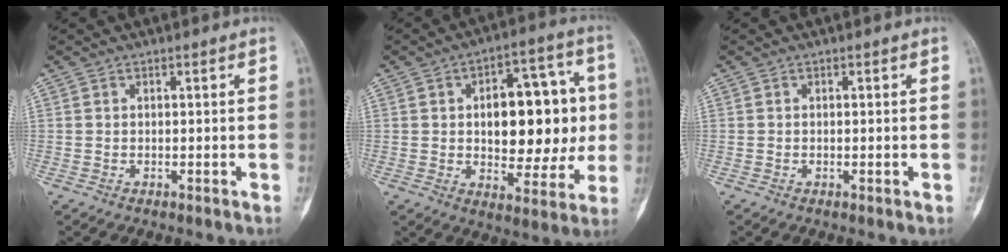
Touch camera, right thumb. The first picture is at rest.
{"total": 18.9, "force": [1.2, 10.5, 15.7], "torque": [-0.169, 0.018, 0.022]}
{"total": 0.6, "force": [-0.1, 0.2, 0.6], "torque": [-0.007, 0.000, 0.001]}